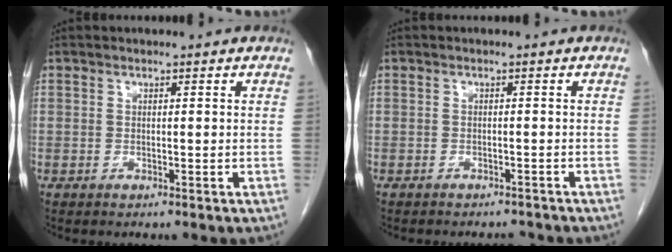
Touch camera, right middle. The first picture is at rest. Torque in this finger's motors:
{"motor_torque": [0.22, 0.20, 0.00, 0.00]}